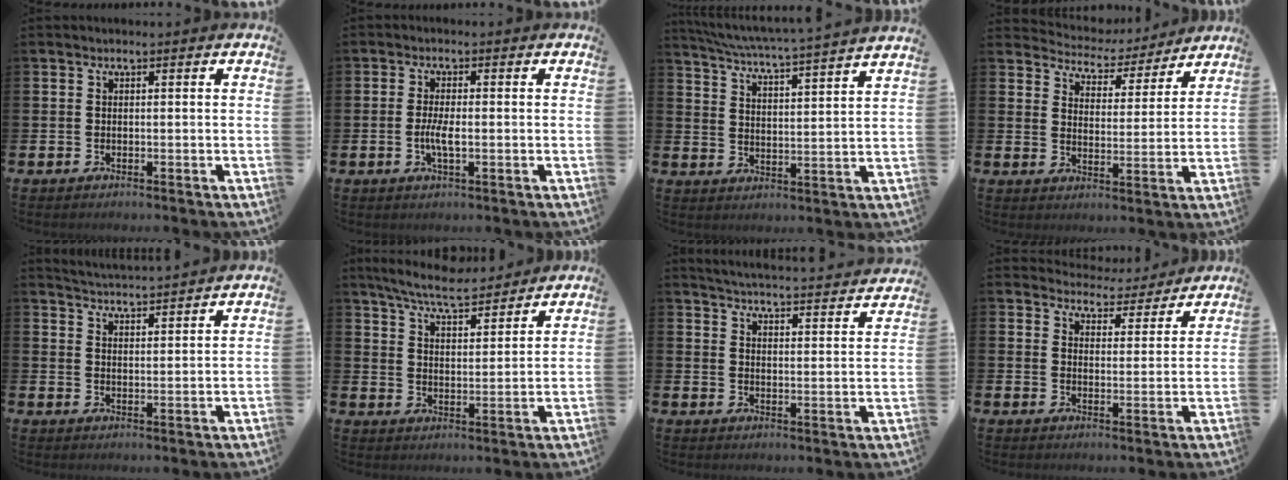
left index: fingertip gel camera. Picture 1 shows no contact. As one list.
[{"total": 2.9, "force": [-0.5, 0.8, 2.7], "torque": [-0.042, -0.002, -0.012]}, {"total": 5.5, "force": [5.2, -0.6, 1.7], "torque": [-0.054, -0.044, 0.086]}, {"total": 5.0, "force": [4.8, 1.4, -0.1], "torque": [-0.024, -0.043, 0.080]}, {"total": 4.4, "force": [4.4, -0.4, -0.1], "torque": [-0.012, -0.027, 0.079]}, {"total": 7.5, "force": [7.0, 0.8, 2.5], "torque": [-0.070, -0.034, 0.125]}, {"total": 4.8, "force": [4.8, -0.1, 0.6], "torque": [-0.031, -0.040, 0.082]}, {"total": 4.7, "force": [4.6, 0.9, -0.1], "torque": [-0.007, -0.040, 0.078]}]